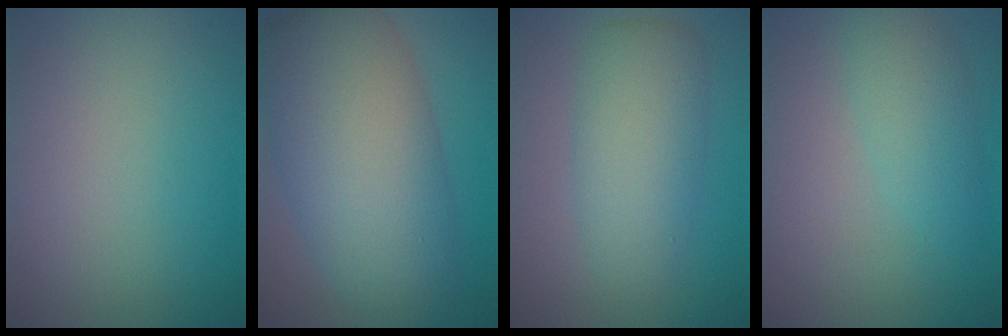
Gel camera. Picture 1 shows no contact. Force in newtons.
{"total": 11.1, "press": 11.0, "slide": 0.5}
{"total": 5.2, "press": 5.2, "slide": 0.0}
{"total": 2.8, "press": 2.8, "slide": 0.1}